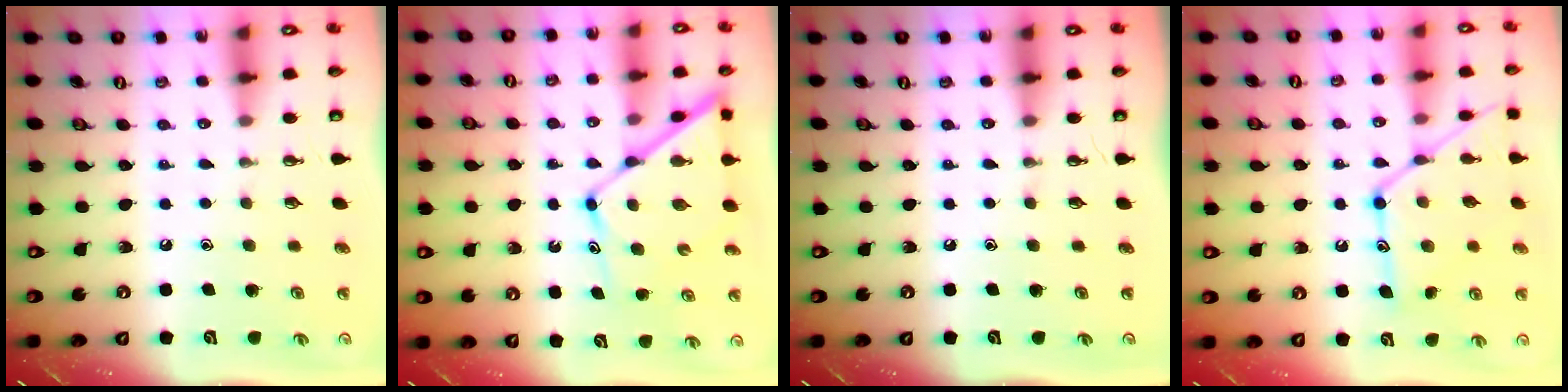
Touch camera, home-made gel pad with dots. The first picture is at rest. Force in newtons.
{"total": 13.4, "press": 13.3, "slide": 1.2}
{"total": 0.0}
{"total": 16.4, "press": 16.3, "slide": 1.3}